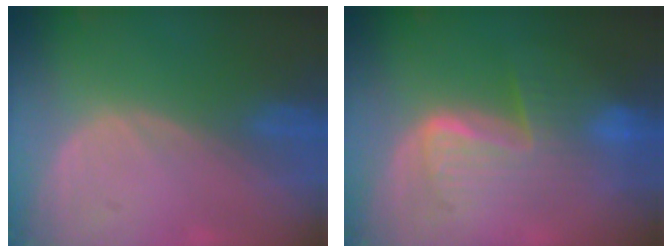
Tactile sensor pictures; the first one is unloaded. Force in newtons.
{"total": 7.4, "press": 7.4, "slide": 0.2}